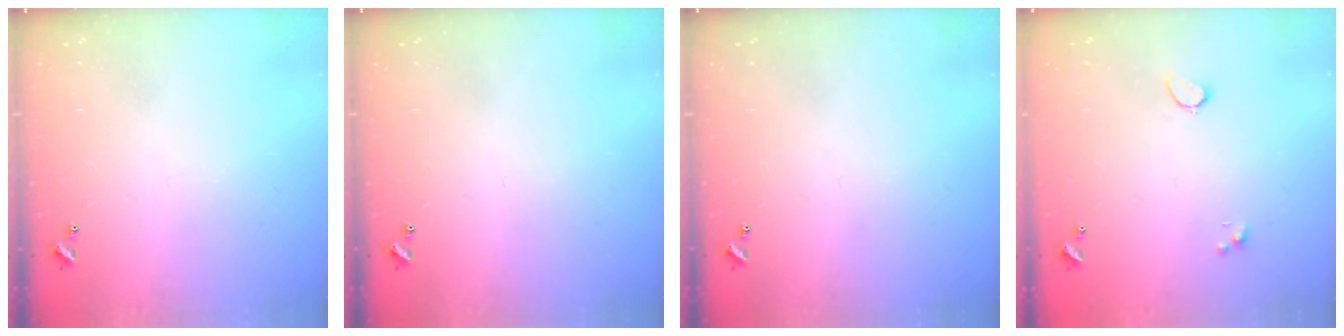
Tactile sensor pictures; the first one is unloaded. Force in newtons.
{"total": 0.0}
{"total": 0.0}
{"total": 0.6, "press": 0.4, "slide": 0.5}